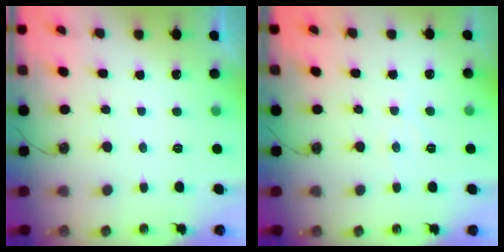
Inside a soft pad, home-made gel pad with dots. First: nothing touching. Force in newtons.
{"total": 4.1, "press": 4.0, "slide": 0.6}